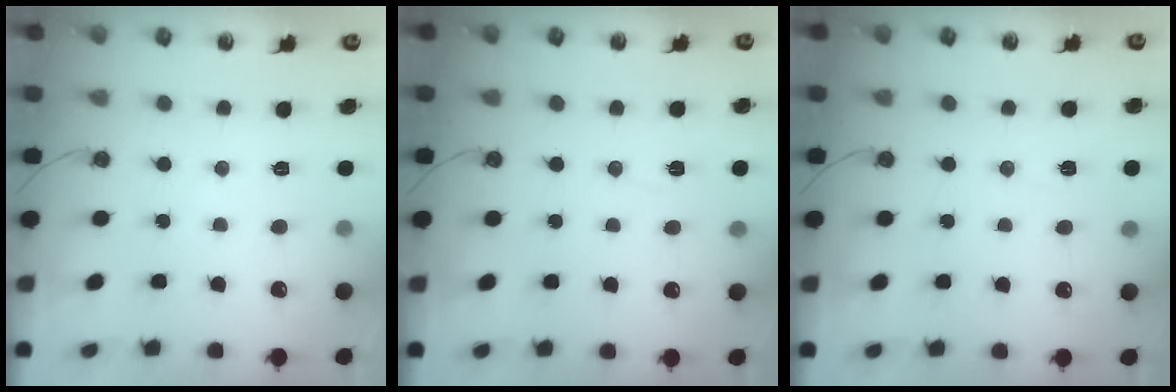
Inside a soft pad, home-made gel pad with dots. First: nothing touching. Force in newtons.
{"total": 3.6, "press": 2.5, "slide": 2.6}
{"total": 3.3, "press": 2.4, "slide": 2.3}